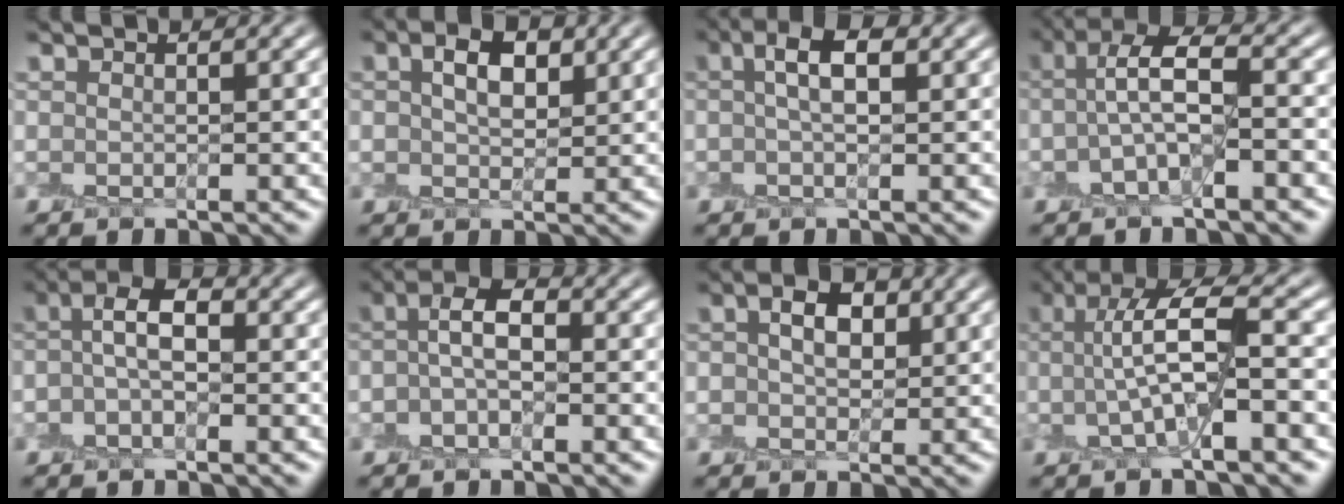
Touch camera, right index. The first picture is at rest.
{"total": 3.4, "force": [1.1, 1.9, 2.5], "torque": [-0.050, 0.005, 0.020]}
{"total": 3.2, "force": [0.7, 1.0, 2.9], "torque": [-0.051, 0.010, 0.006]}
{"total": 4.8, "force": [0.0, 1.5, 4.6], "torque": [-0.089, 0.016, -0.009]}
{"total": 3.3, "force": [-0.2, 1.5, 2.9], "torque": [-0.058, 0.008, -0.011]}
{"total": 3.3, "force": [-0.2, 1.6, 2.9], "torque": [-0.058, 0.008, -0.011]}
{"total": 3.2, "force": [0.8, 2.1, 2.3], "torque": [-0.044, 0.006, 0.010]}
{"total": 6.2, "force": [0.0, 1.4, 6.0], "torque": [-0.116, 0.017, -0.005]}